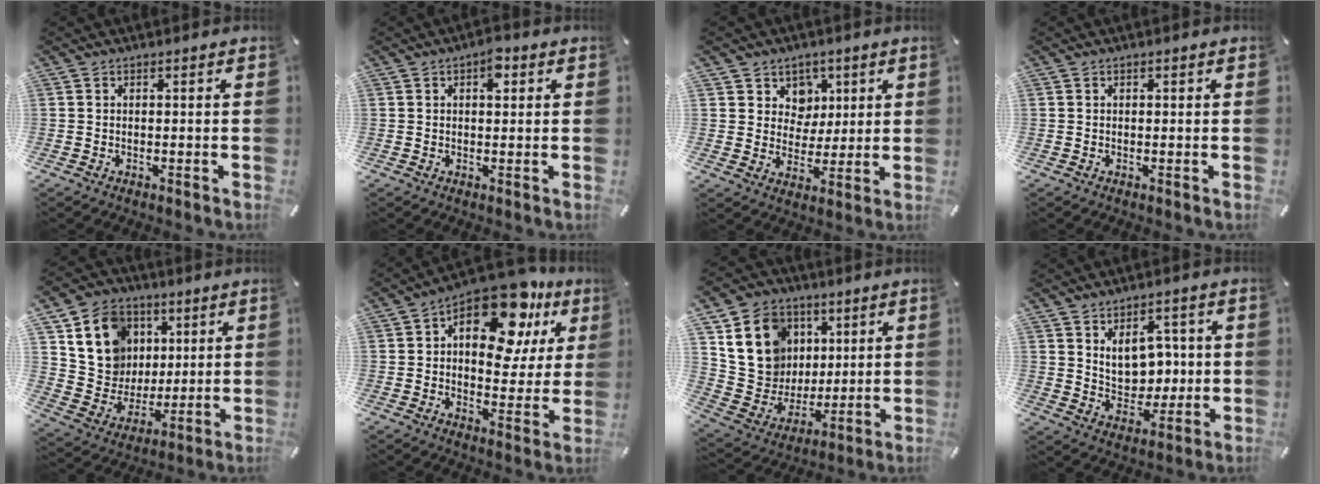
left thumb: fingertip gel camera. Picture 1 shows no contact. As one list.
[{"total": 3.7, "force": [1.3, 2.0, 2.8], "torque": [-0.029, -0.005, 0.014]}, {"total": 7.6, "force": [3.0, 6.9, 0.5], "torque": [-0.012, -0.023, 0.055]}, {"total": 0.0}, {"total": 15.8, "force": [5.9, 13.8, 5.0], "torque": [-0.089, -0.018, 0.122]}, {"total": 18.0, "force": [10.1, 9.1, 11.8], "torque": [-0.165, -0.070, 0.169]}, {"total": 17.5, "force": [6.5, 15.0, 6.1], "torque": [-0.116, -0.021, 0.137]}, {"total": 9.6, "force": [2.6, 7.5, 5.4], "torque": [-0.074, -0.008, 0.049]}]